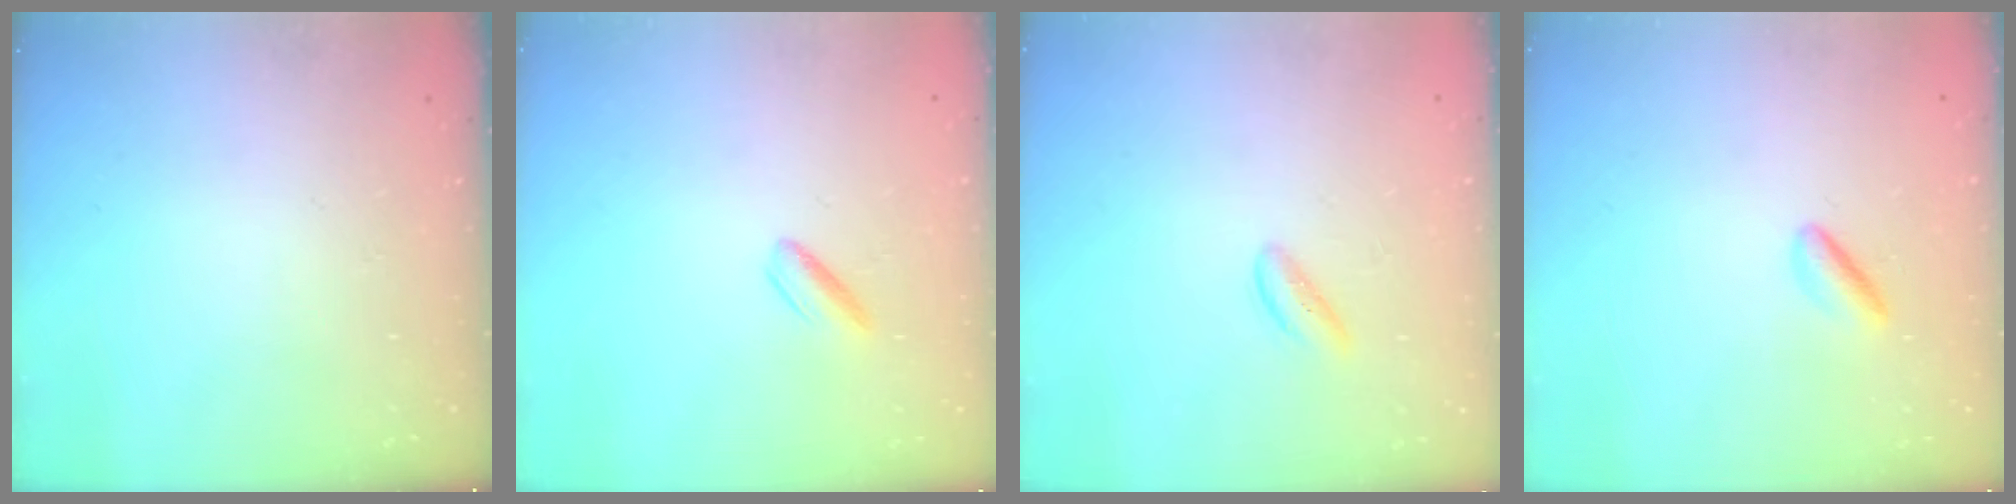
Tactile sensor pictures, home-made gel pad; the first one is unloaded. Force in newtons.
{"total": 4.2, "press": 3.8, "slide": 1.6}
{"total": 1.4, "press": 1.3, "slide": 0.4}
{"total": 2.7, "press": 2.6, "slide": 0.7}